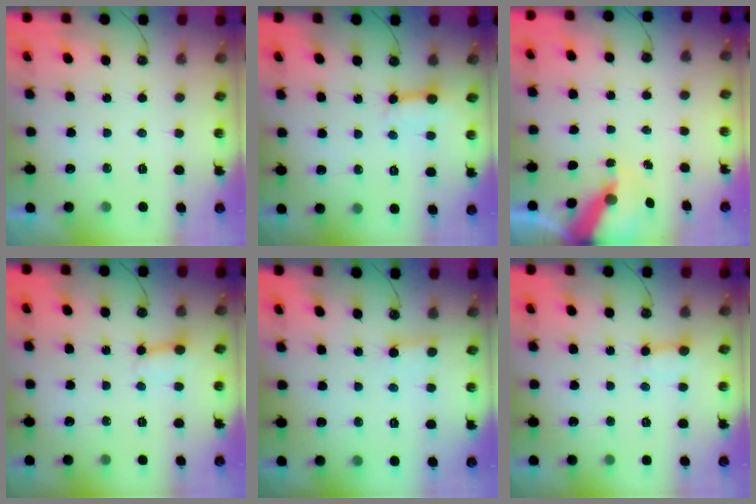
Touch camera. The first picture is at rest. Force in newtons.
{"total": 4.2, "press": 4.2, "slide": 0.5}
{"total": 8.2, "press": 8.1, "slide": 0.9}
{"total": 3.2, "press": 3.2, "slide": 0.3}
{"total": 2.7, "press": 2.7, "slide": 0.2}
{"total": 2.5, "press": 2.5, "slide": 0.4}